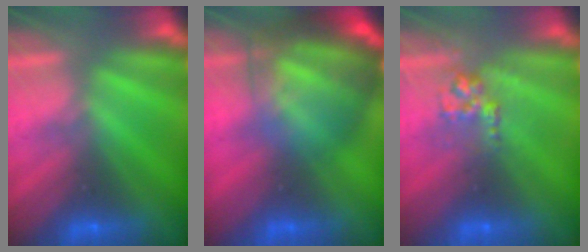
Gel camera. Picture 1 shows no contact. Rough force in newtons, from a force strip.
{"total": 7.4}
{"total": 2.7}